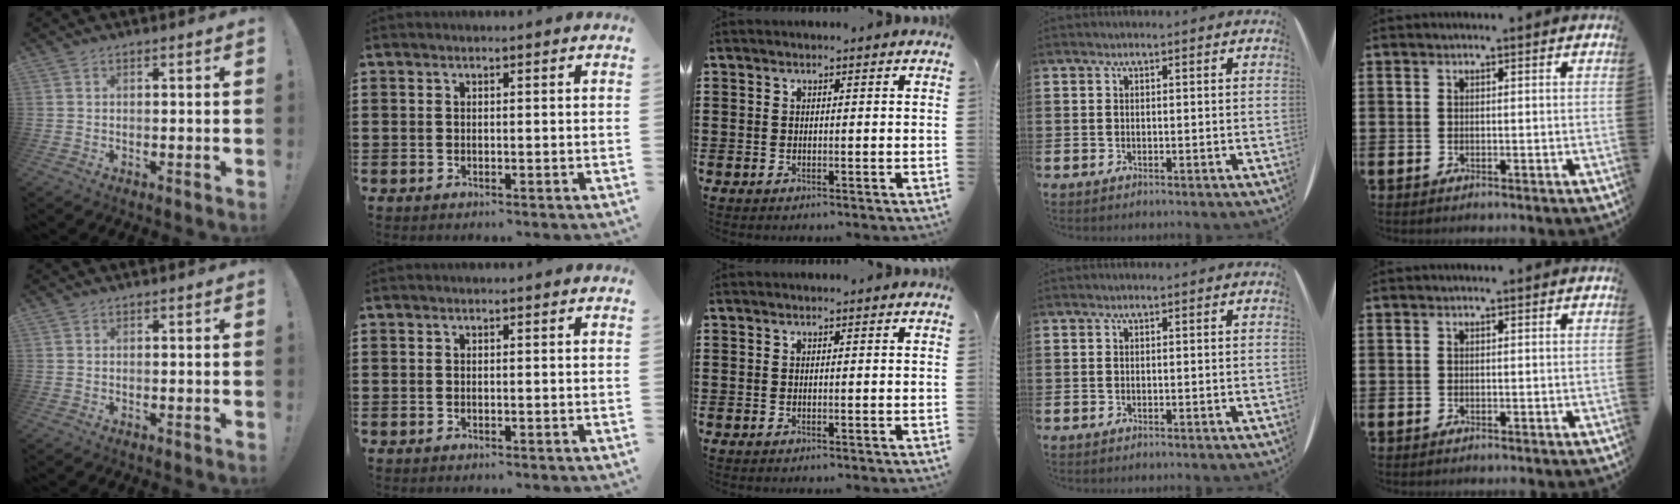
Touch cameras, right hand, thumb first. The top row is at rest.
{}